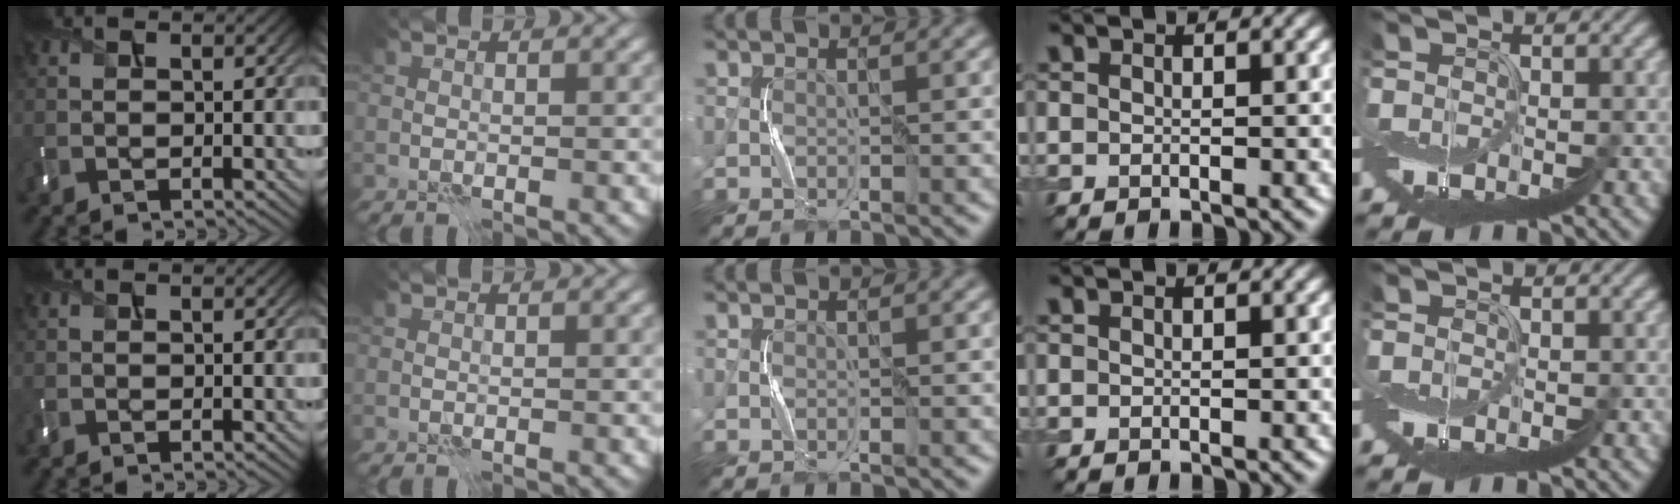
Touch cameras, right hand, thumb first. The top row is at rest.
{}